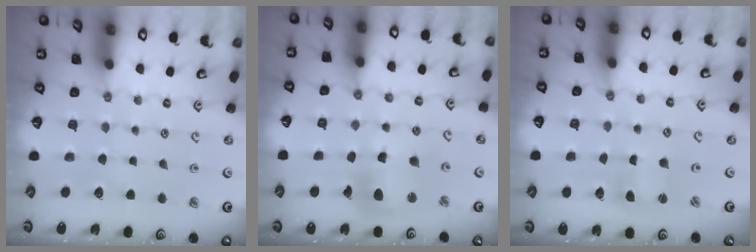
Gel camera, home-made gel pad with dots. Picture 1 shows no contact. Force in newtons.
{"total": 12.2, "press": 12.0, "slide": 2.4}
{"total": 2.2, "press": 2.2, "slide": 0.3}